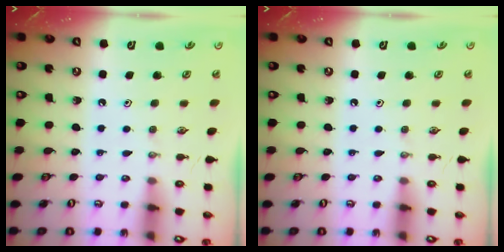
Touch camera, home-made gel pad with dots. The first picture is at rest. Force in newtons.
{"total": 0.0}